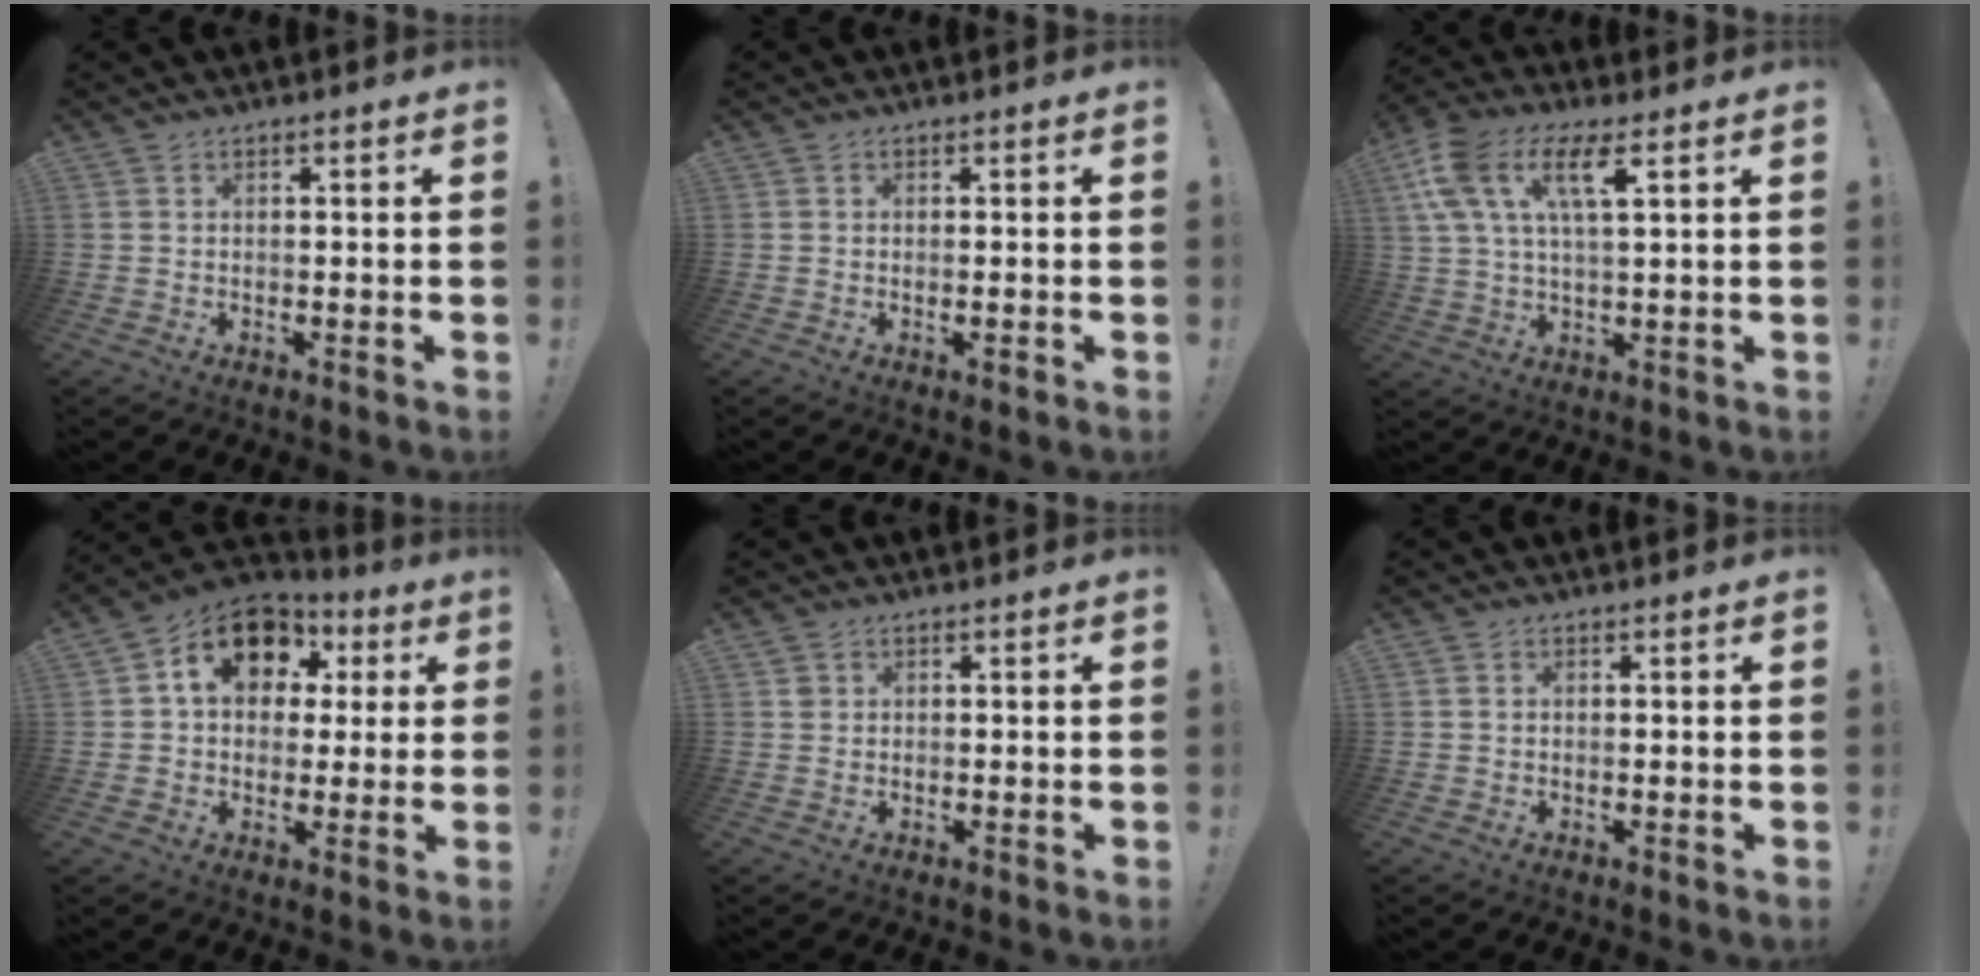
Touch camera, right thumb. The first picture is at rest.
{"total": 1.2, "force": [-0.1, 0.1, 1.2], "torque": [-0.014, -0.003, -0.004]}
{"total": 12.9, "force": [5.9, 4.9, 10.4], "torque": [-0.197, -0.007, 0.105]}
{"total": 14.9, "force": [6.0, 10.9, 8.3], "torque": [-0.118, -0.022, 0.109]}
{"total": 1.4, "force": [0.7, 1.1, 0.4], "torque": [0.000, 0.000, 0.013]}
{"total": 0.5, "force": [0.1, 0.5, 0.2], "torque": [-0.005, 0.003, 0.003]}